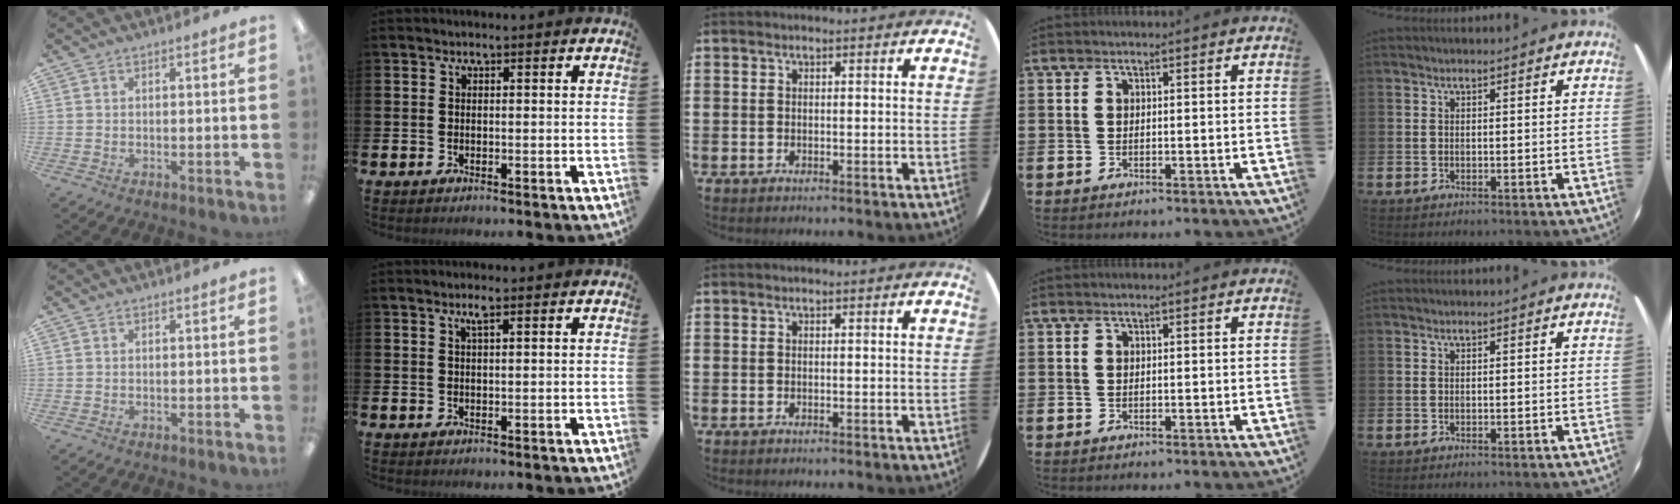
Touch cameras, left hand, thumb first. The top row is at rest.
{"index": {"total": 1.4, "force": [1.0, 0.2, 1.0], "torque": [-0.018, 0.001, 0.015]}}